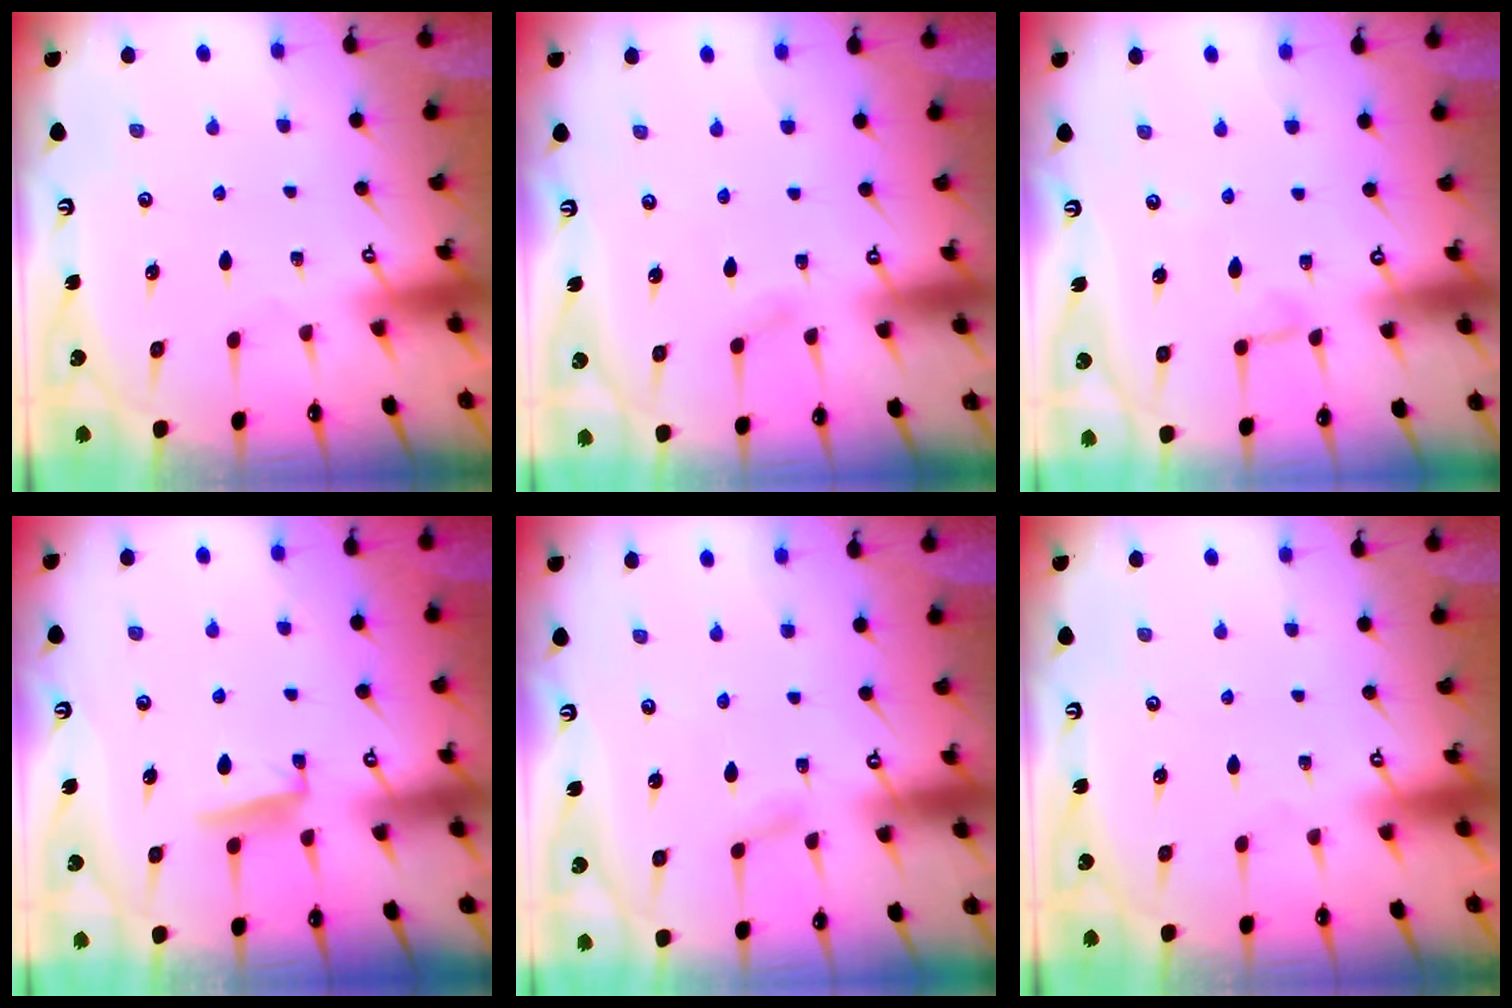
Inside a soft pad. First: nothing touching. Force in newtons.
{"total": 2.7, "press": 2.7, "slide": 0.3}
{"total": 3.8, "press": 3.8, "slide": 0.3}
{"total": 4.6, "press": 4.5, "slide": 0.6}
{"total": 2.9, "press": 2.9, "slide": 0.4}
{"total": 0.0}